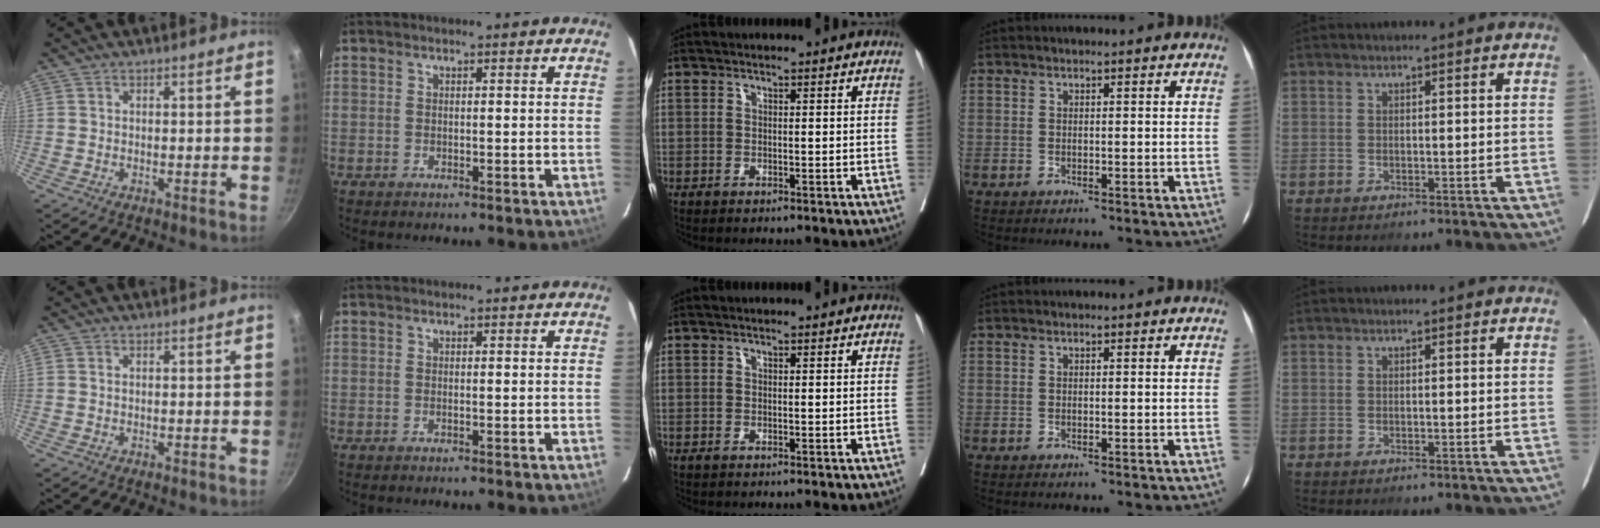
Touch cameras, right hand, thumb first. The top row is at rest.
{}